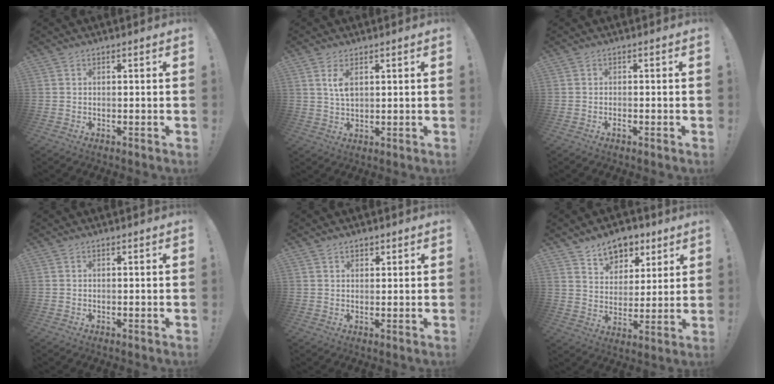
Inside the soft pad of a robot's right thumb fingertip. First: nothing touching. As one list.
[{"total": 4.4, "force": [1.8, 1.8, 3.6], "torque": [-0.060, -0.008, 0.028]}, {"total": 1.0, "force": [-0.8, 0.1, 0.5], "torque": [-0.016, 0.002, -0.013]}, {"total": 0.0}, {"total": 1.7, "force": [1.3, 1.0, 0.5], "torque": [-0.003, -0.005, 0.022]}, {"total": 13.6, "force": [9.4, 7.7, 6.0], "torque": [-0.100, -0.051, 0.177]}]